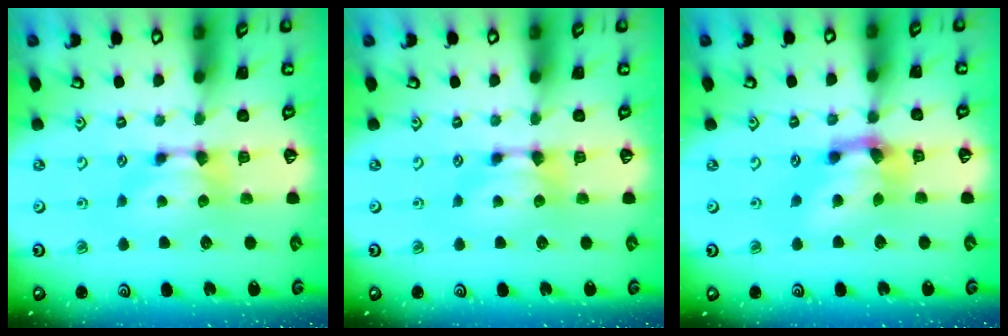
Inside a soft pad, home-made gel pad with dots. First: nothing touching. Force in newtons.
{"total": 0.0}
{"total": 3.8, "press": 3.1, "slide": 2.1}